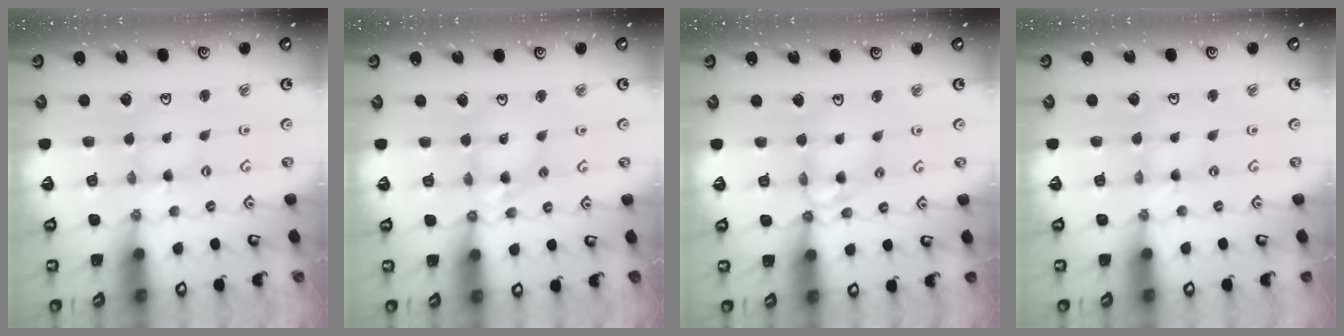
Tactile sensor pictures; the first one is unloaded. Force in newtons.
{"total": 7.7, "press": 7.7, "slide": 0.7}
{"total": 9.0, "press": 9.0, "slide": 0.8}
{"total": 0.0}